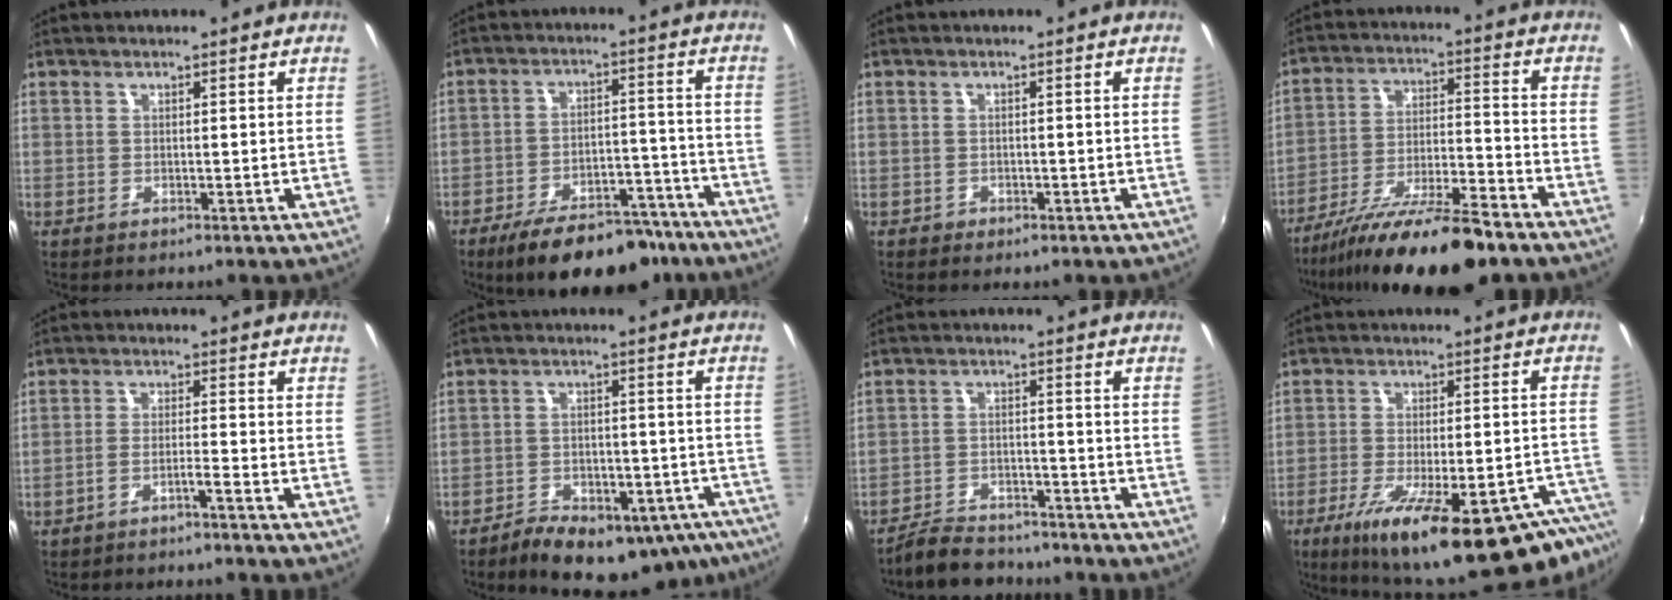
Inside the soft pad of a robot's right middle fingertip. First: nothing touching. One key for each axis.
{"total": 17.2, "fx": -13.4, "fy": 6.9, "fz": 8.3, "tx": -0.146, "ty": 0.008, "tz": -0.183}
{"total": 1.8, "fx": -0.9, "fy": 1.4, "fz": 0.5, "tx": -0.013, "ty": -0.005, "tz": -0.013}
{"total": 19.0, "fx": -14.8, "fy": 3.0, "fz": 11.4, "tx": -0.214, "ty": -0.042, "tz": -0.246}
{"total": 2.5, "fx": -2.0, "fy": -0.3, "fz": 1.5, "tx": -0.043, "ty": 0.006, "tz": -0.036}
{"total": 18.5, "fx": -13.2, "fy": 8.8, "fz": 9.6, "tx": -0.175, "ty": -0.003, "tz": -0.160}
{"total": 8.6, "fx": -7.7, "fy": 2.9, "fz": 2.4, "tx": -0.079, "ty": -0.005, "tz": -0.121}
{"total": 25.4, "fx": -17.6, "fy": 4.6, "fz": 17.7, "tx": -0.250, "ty": -0.053, "tz": -0.248}